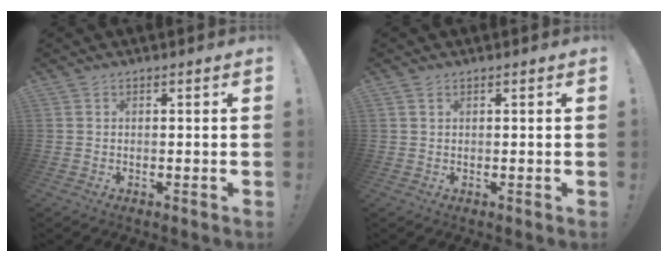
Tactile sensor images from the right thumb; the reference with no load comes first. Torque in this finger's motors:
{"motor_torque": [-0.01, -0.12, -0.15, 0.05, -0.03]}